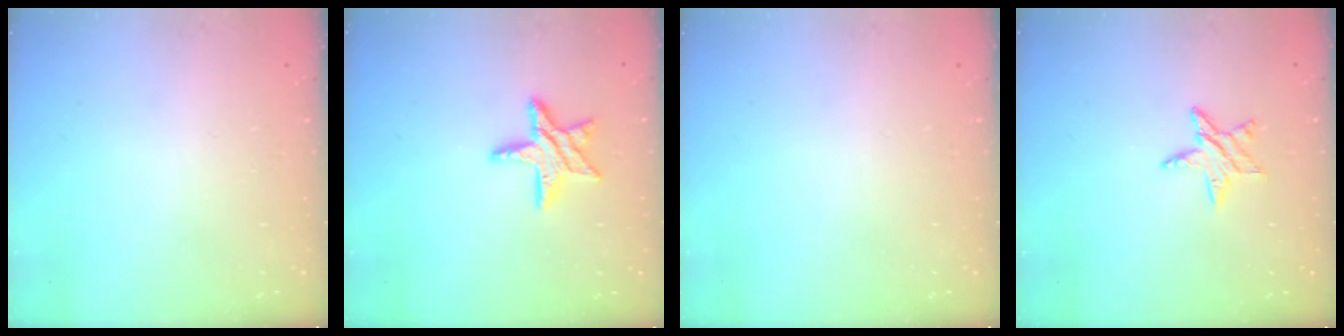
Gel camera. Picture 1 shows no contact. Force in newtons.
{"total": 11.6, "press": 11.5, "slide": 0.8}
{"total": 0.0}
{"total": 6.5, "press": 6.5, "slide": 0.5}